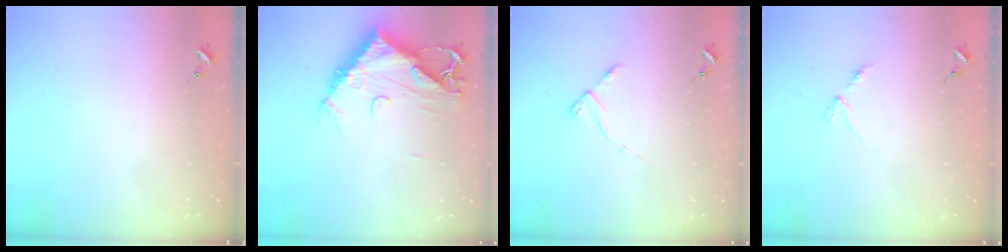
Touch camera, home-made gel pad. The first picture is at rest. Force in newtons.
{"total": 13.4, "press": 13.3, "slide": 1.5}
{"total": 4.4, "press": 4.3, "slide": 0.7}
{"total": 2.9, "press": 2.8, "slide": 0.4}